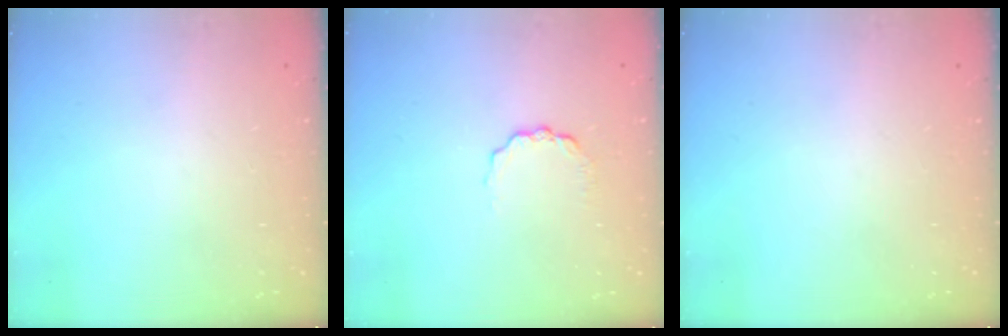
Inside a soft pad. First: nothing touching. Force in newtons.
{"total": 2.7, "press": 2.7, "slide": 0.3}
{"total": 0.0}